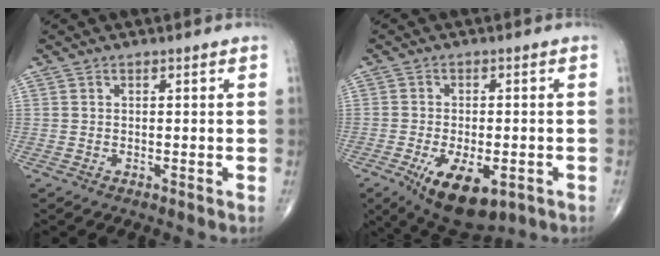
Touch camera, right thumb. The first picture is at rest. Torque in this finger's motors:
{"motor_torque": [1.68, 1.53, 0.63, 0.32, 0.31]}